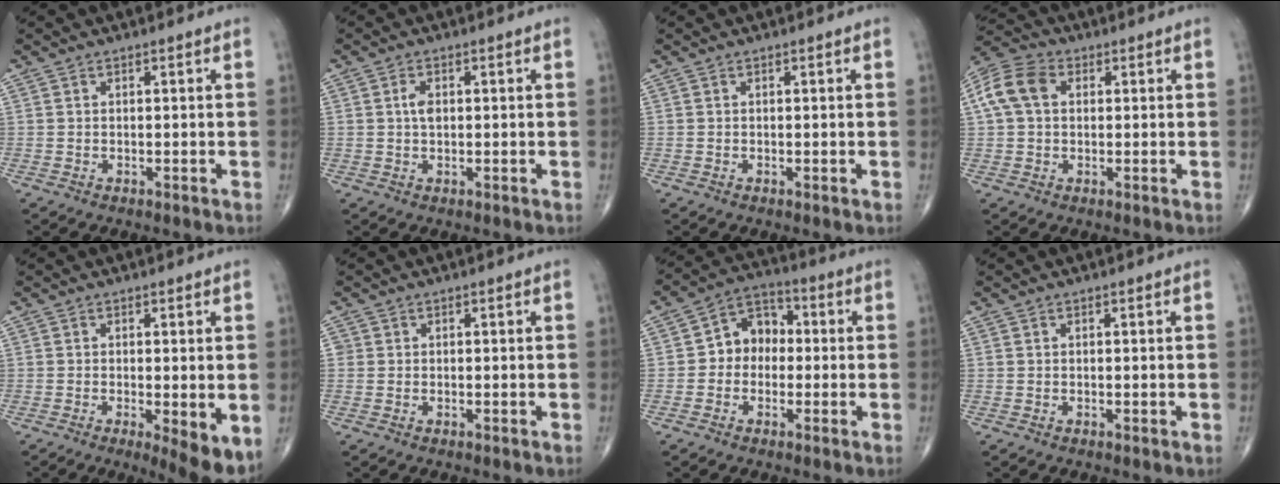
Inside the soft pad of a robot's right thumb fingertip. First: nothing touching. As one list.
[{"total": 2.5, "force": [0.4, 1.5, 1.9], "torque": [-0.035, 0.001, 0.005]}, {"total": 0.0}, {"total": 9.0, "force": [1.8, 6.4, 6.1], "torque": [-0.129, 0.027, 0.028]}, {"total": 6.1, "force": [-1.6, 1.4, 5.8], "torque": [-0.086, -0.020, -0.026]}, {"total": 0.8, "force": [0.1, 0.8, 0.1], "torque": [0.006, 0.003, 0.000]}, {"total": 8.1, "force": [-0.3, 6.5, 4.9], "torque": [-0.047, 0.032, -0.021]}, {"total": 0.0}]